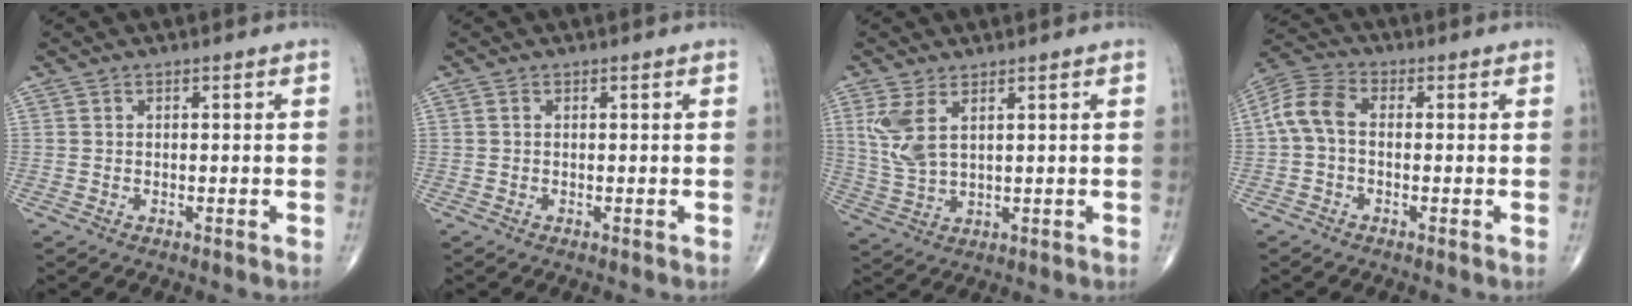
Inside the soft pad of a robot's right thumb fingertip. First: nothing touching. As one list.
[{"total": 0.0}, {"total": 6.8, "force": [2.7, 3.1, 5.5], "torque": [-0.126, -0.009, 0.065]}, {"total": 7.1, "force": [-0.3, 4.5, 5.6], "torque": [-0.115, 0.023, -0.017]}]